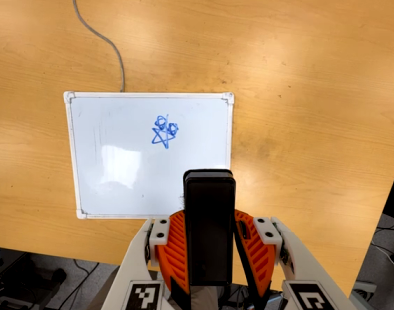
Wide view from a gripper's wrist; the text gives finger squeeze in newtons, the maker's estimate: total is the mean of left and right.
{"total": 5.8, "left": 4.5, "right": 7.2}